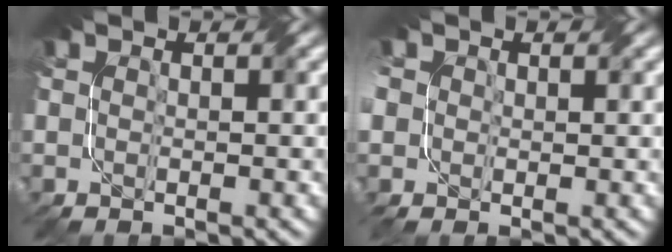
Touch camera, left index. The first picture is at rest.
{"total": 2.6, "force": [0.7, 2.3, 1.1], "torque": [-0.022, 0.012, 0.012]}